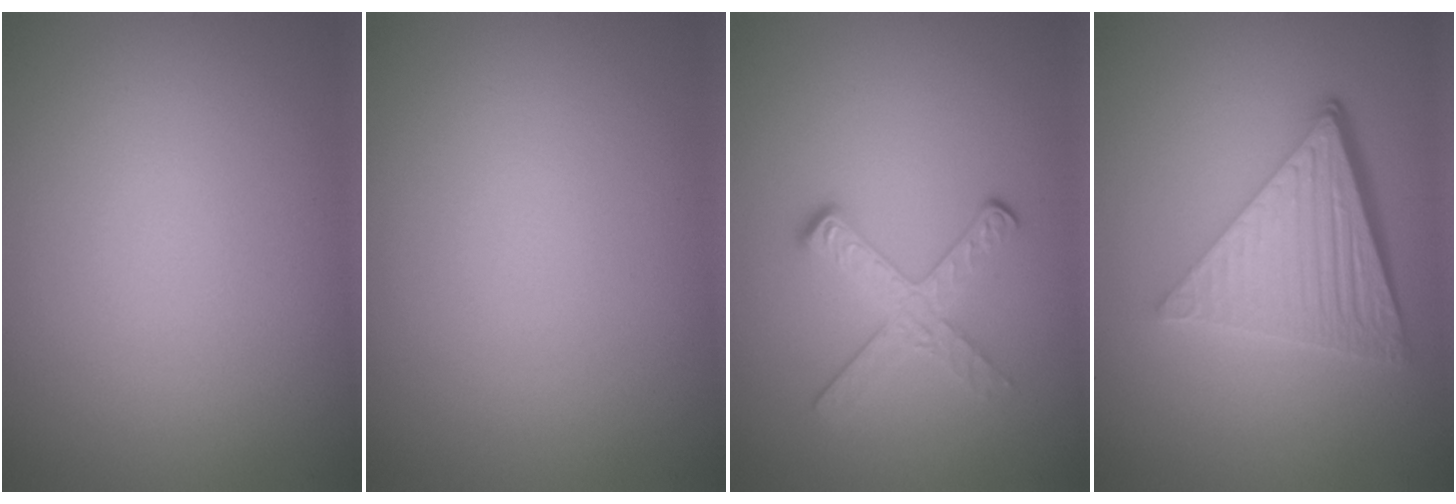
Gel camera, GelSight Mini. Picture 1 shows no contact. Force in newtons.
{"total": 0.0}
{"total": 2.9, "press": 2.6, "slide": 1.3}
{"total": 6.6, "press": 4.3, "slide": 4.9}